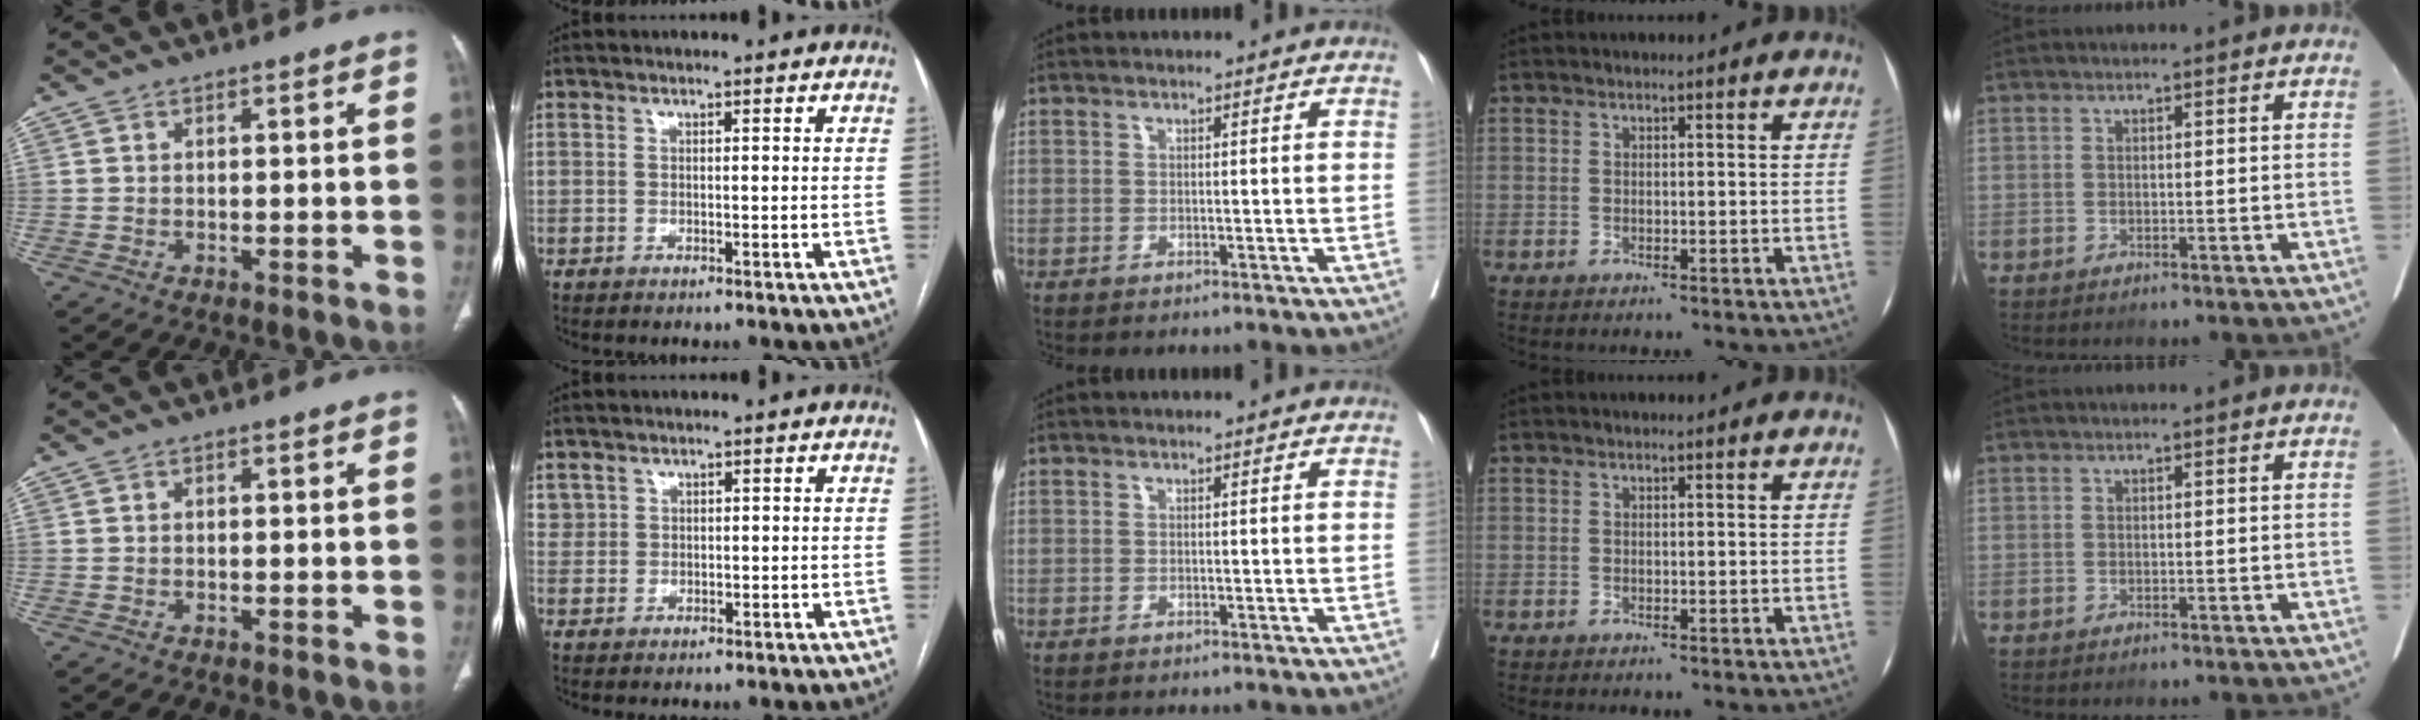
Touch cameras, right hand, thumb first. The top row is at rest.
{"index": {"total": 2.3, "force": [1.2, 2.0, 0.1], "torque": [0.009, 0.007, 0.020]}}